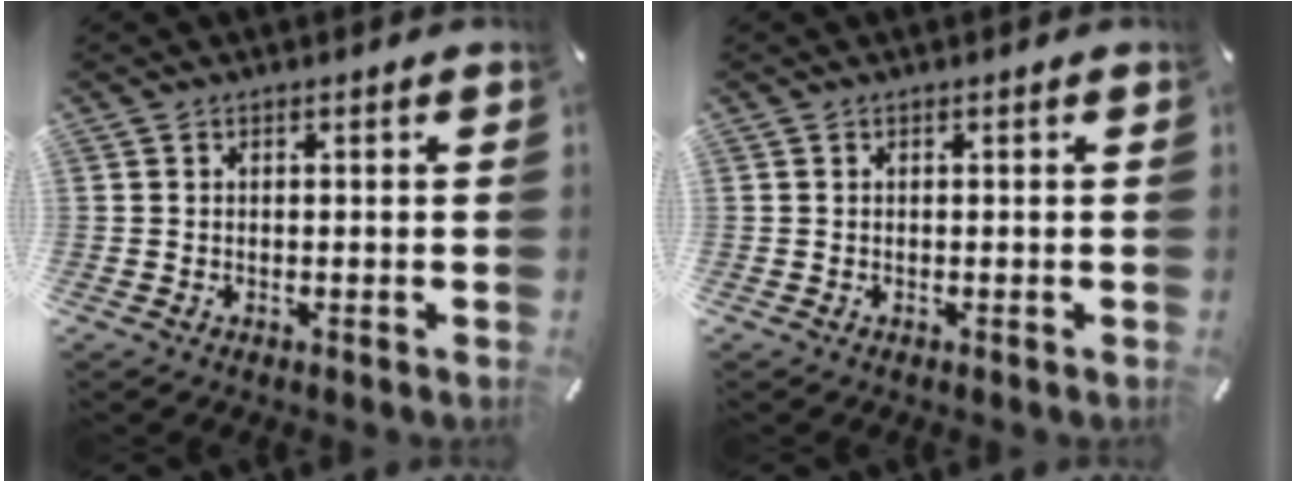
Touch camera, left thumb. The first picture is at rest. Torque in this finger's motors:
{"motor_torque": [0.00, 0.00, 0.00, 0.00, 0.00]}